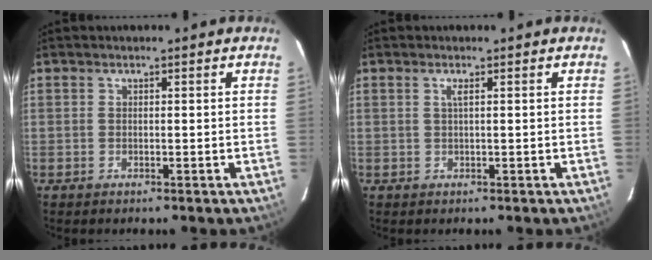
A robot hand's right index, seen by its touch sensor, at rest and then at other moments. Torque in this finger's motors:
{"motor_torque": [0.10, -0.04, 0.07, 0.02]}